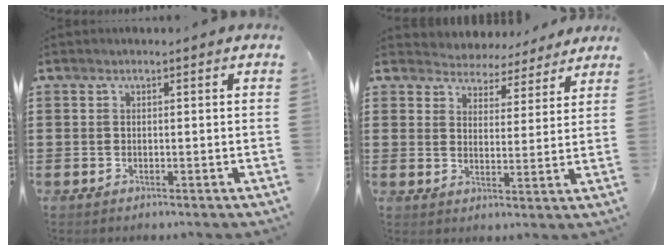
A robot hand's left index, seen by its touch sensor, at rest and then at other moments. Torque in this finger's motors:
{"motor_torque": [2.14, 0.00, 0.21, -0.06]}